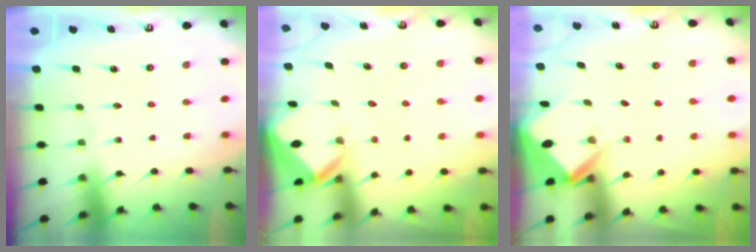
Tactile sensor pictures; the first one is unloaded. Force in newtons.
{"total": 2.7, "press": 2.7, "slide": 0.2}
{"total": 2.7, "press": 2.7, "slide": 0.1}